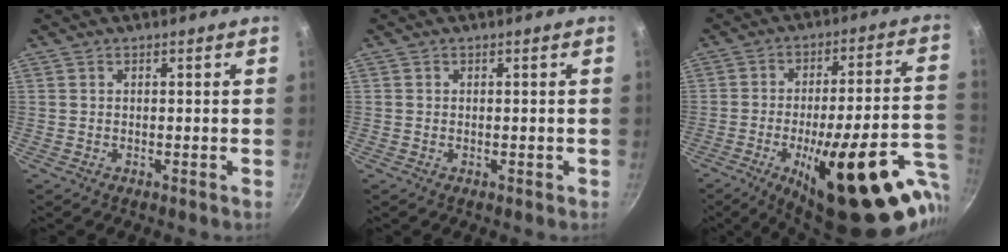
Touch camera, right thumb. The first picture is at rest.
{"total": 0.6, "force": [-0.2, 0.4, 0.4], "torque": [-0.001, 0.002, -0.003]}
{"total": 27.8, "force": [-11.1, 8.3, 24.1], "torque": [-0.291, 0.028, -0.154]}